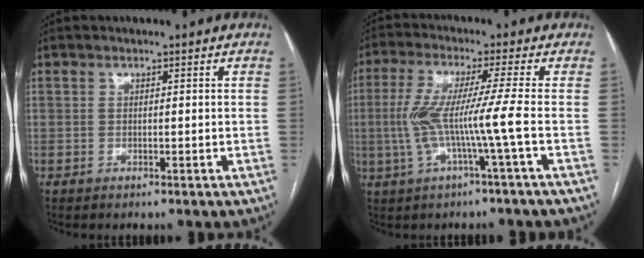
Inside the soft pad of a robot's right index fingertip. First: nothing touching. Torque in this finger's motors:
{"motor_torque": [1.20, -0.21, 0.57, 0.21]}